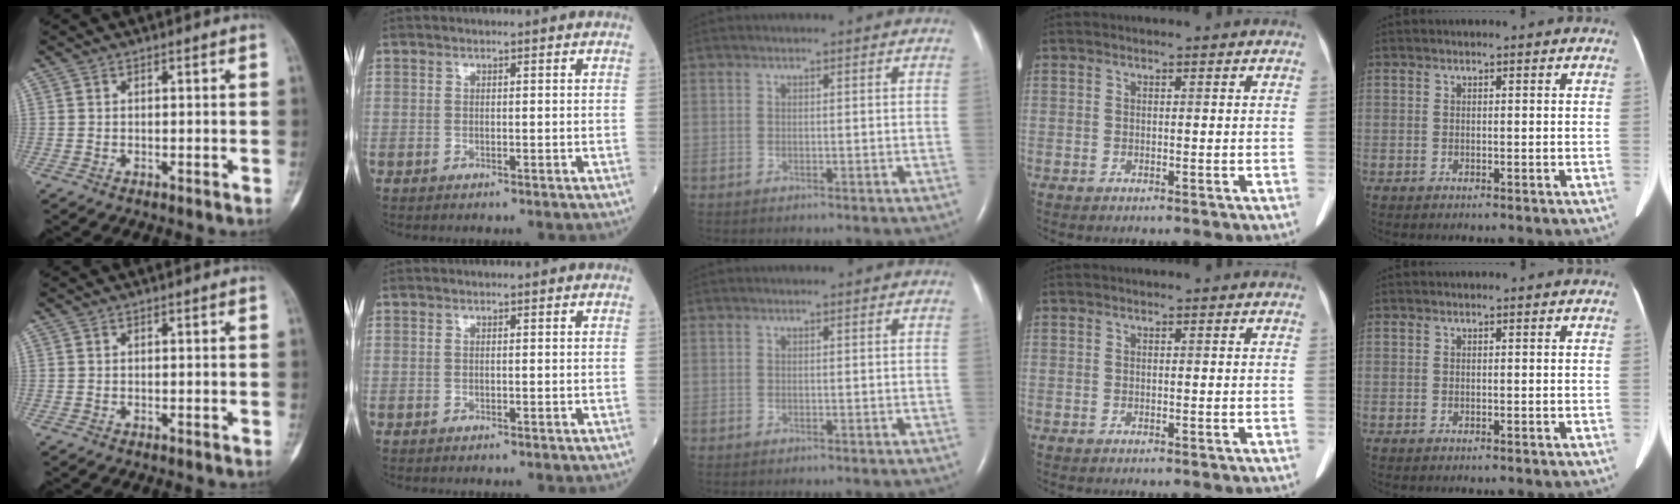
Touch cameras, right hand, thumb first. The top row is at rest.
{}